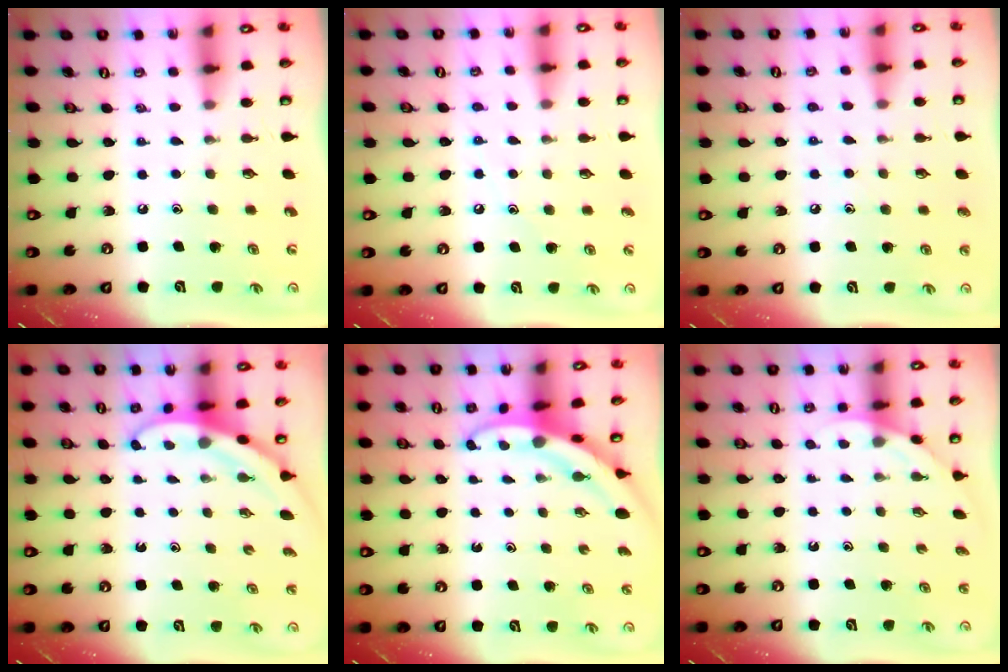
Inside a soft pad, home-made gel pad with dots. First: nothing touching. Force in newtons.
{"total": 5.3, "press": 5.2, "slide": 0.6}
{"total": 7.0, "press": 7.0, "slide": 0.9}
{"total": 3.4, "press": 3.4, "slide": 0.1}
{"total": 3.1, "press": 3.1, "slide": 0.3}
{"total": 2.0, "press": 2.0, "slide": 0.0}